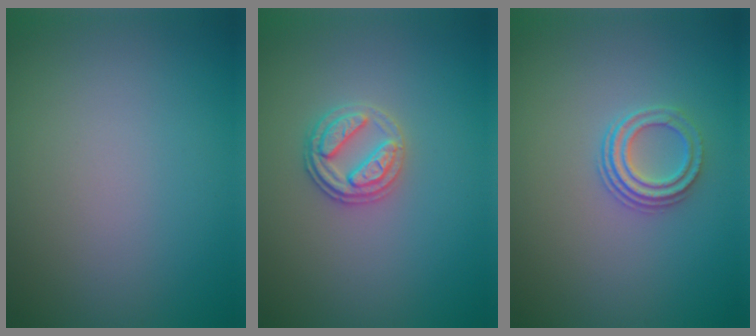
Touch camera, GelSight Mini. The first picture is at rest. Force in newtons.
{"total": 2.7, "press": 2.6, "slide": 0.8}
{"total": 2.5, "press": 2.1, "slide": 1.4}